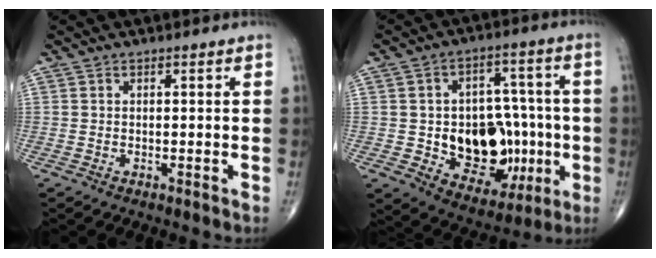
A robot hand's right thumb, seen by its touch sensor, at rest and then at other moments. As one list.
[{"total": 18.5, "force": [-3.1, 12.7, 13.2], "torque": [-0.127, 0.021, -0.026]}]